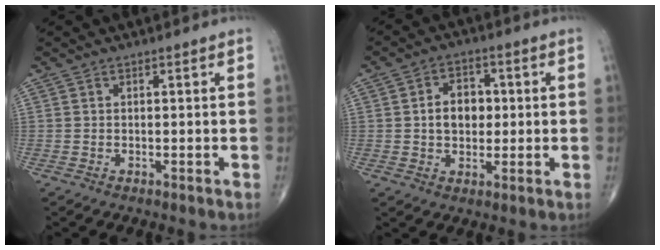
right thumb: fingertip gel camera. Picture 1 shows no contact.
{"total": 7.4, "force": [0.4, 5.6, 4.8], "torque": [-0.050, 0.012, 0.005]}